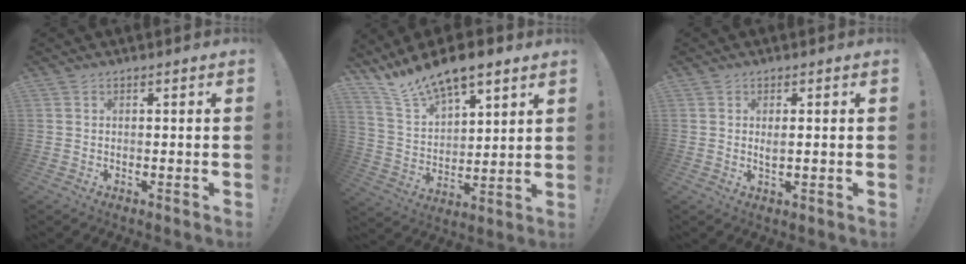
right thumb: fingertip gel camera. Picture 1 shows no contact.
{"total": 13.6, "force": [11.4, 4.8, 5.5], "torque": [-0.112, -0.085, 0.209]}
{"total": 2.1, "force": [0.6, 0.6, 1.9], "torque": [-0.032, -0.003, 0.008]}